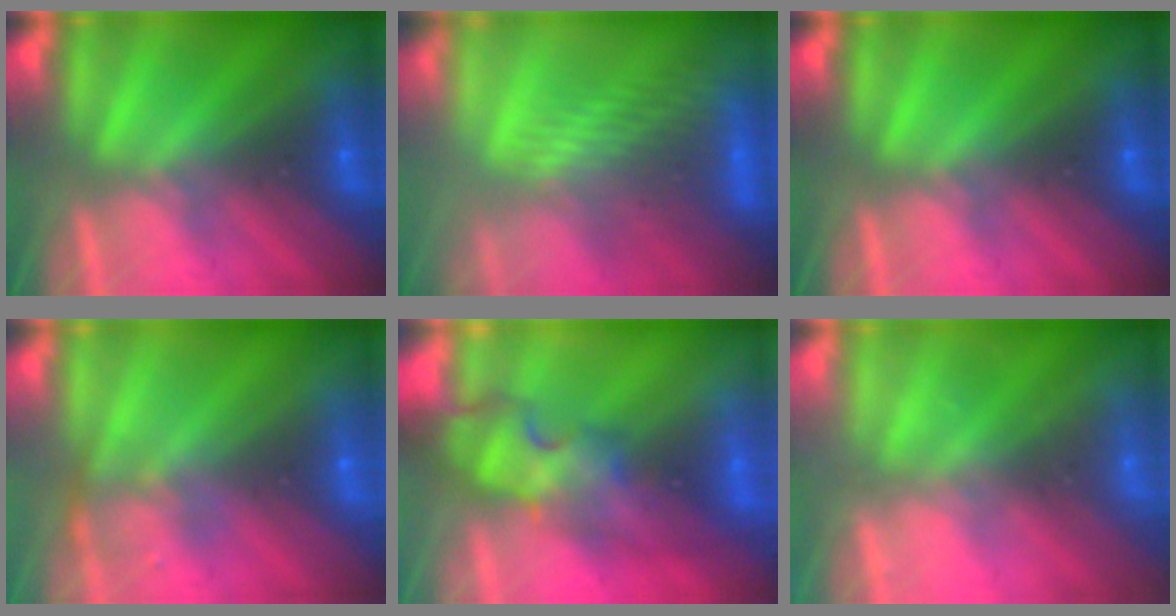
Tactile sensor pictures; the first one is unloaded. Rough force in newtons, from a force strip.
{"total": 7.4}
{"total": 0.0}
{"total": 2.2}
{"total": 3.9}
{"total": 2.2}